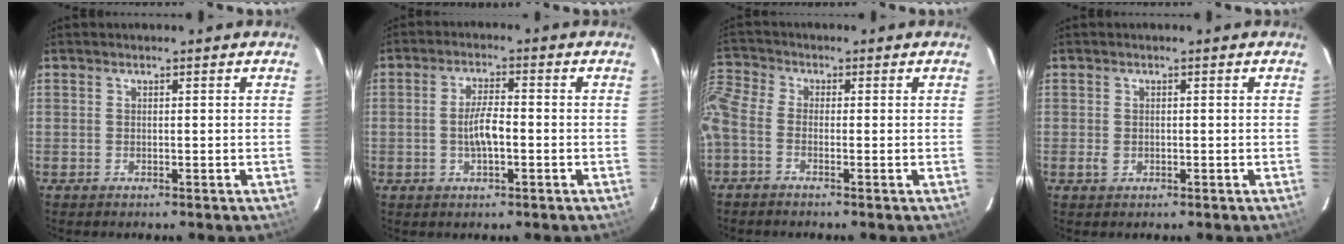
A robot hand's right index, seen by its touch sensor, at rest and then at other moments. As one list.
[{"total": 4.8, "force": [-1.0, 1.4, 4.5], "torque": [-0.085, 0.005, -0.015]}, {"total": 7.2, "force": [-2.6, 4.1, 5.2], "torque": [-0.132, 0.005, -0.069]}, {"total": 1.3, "force": [-0.3, 1.0, 0.7], "torque": [-0.011, 0.001, -0.003]}]